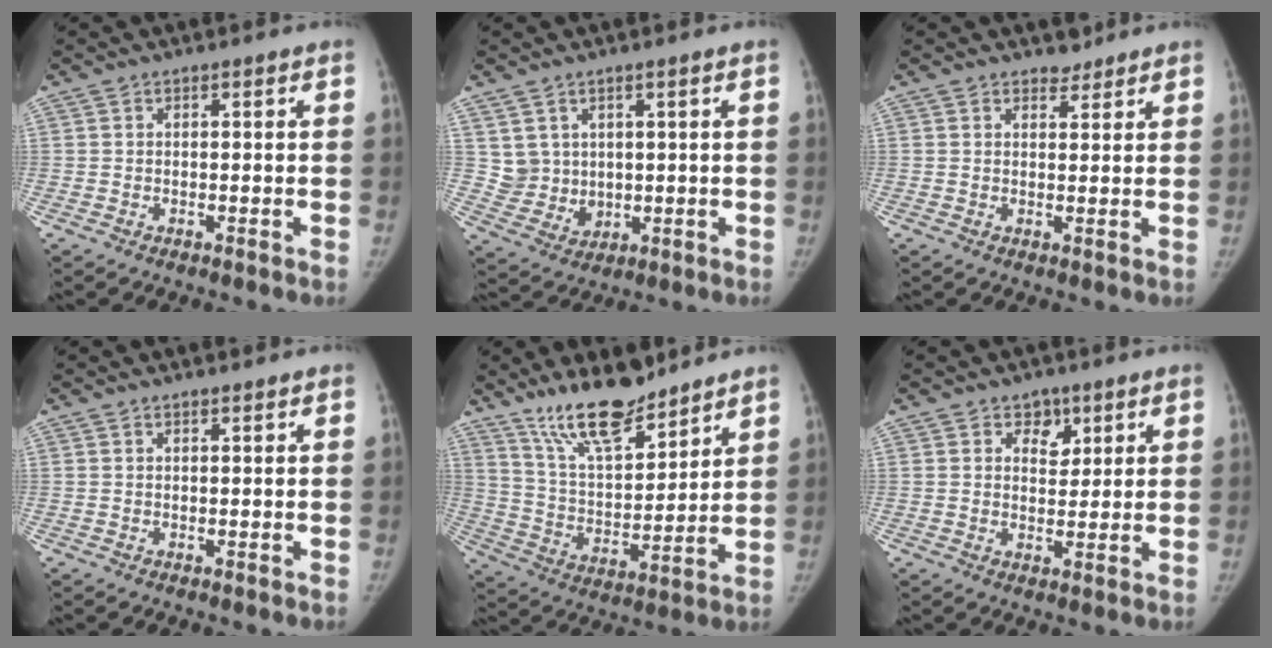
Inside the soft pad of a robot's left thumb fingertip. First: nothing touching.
{"total": 5.4, "force": [2.4, 4.7, 1.3], "torque": [-0.006, -0.021, 0.061]}
{"total": 2.3, "force": [2.0, 1.2, 0.2], "torque": [0.012, -0.013, 0.024]}
{"total": 0.8, "force": [0.7, 0.2, 0.2], "torque": [-0.005, -0.005, 0.011]}
{"total": 14.9, "force": [12.0, 4.5, 7.7], "torque": [-0.108, -0.076, 0.221]}
{"total": 4.4, "force": [2.5, 3.2, 1.8], "torque": [0.004, -0.014, 0.038]}